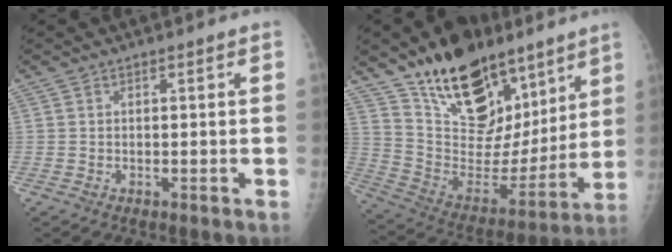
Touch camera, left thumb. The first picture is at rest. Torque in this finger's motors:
{"motor_torque": [2.17, 2.19, 1.16, -1.62, 0.30]}